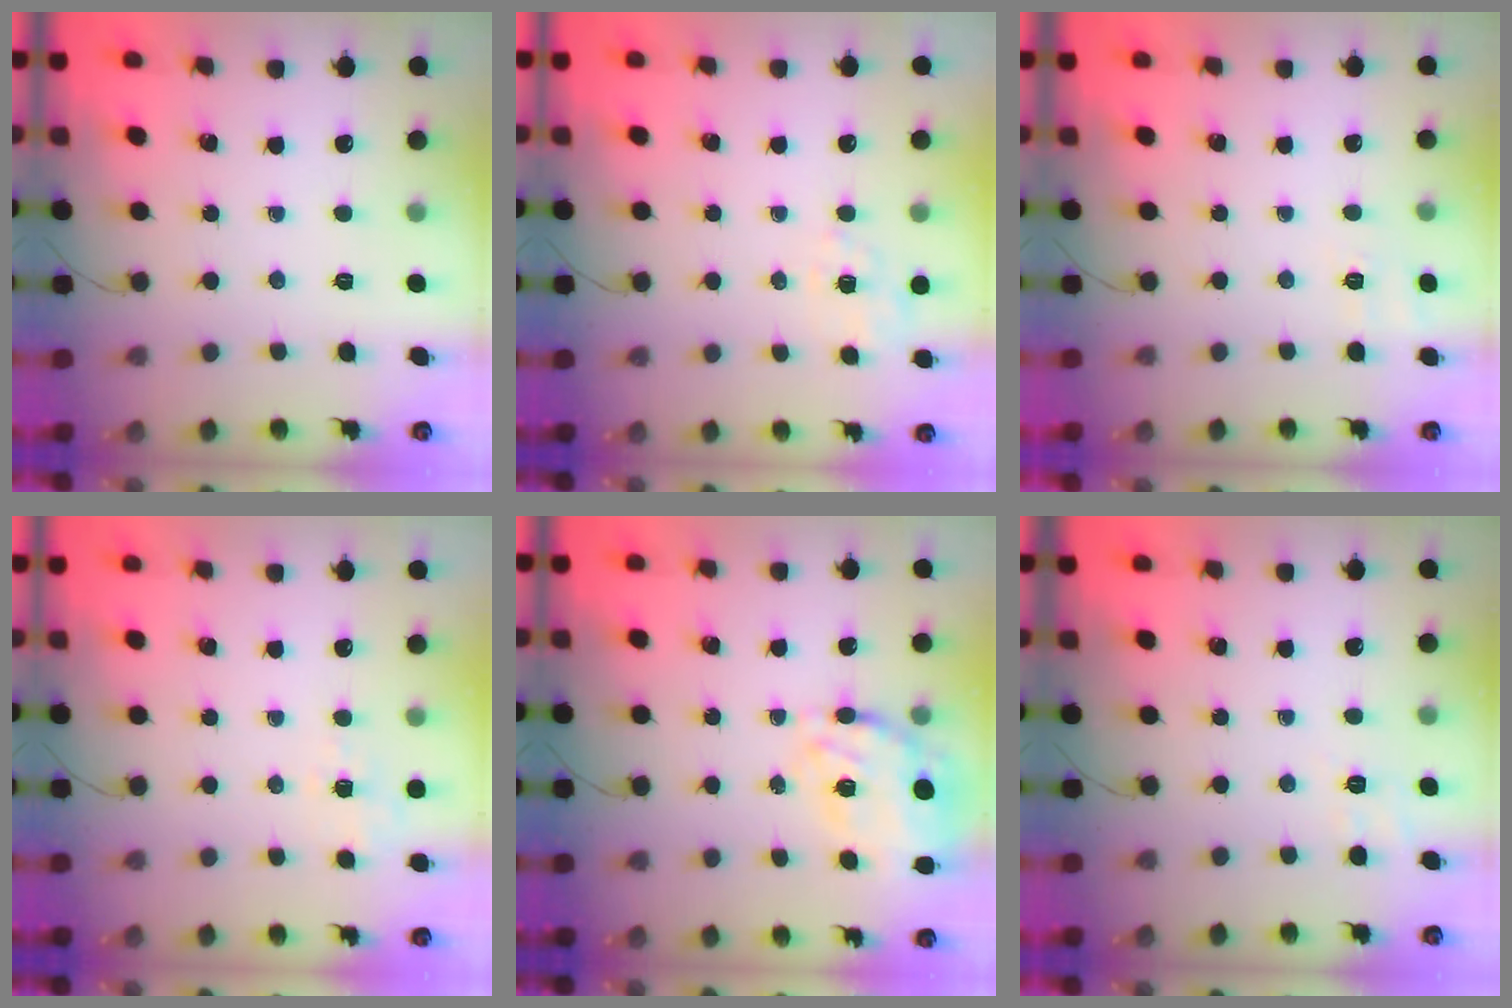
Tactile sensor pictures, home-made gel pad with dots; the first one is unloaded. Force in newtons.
{"total": 2.5, "press": 1.8, "slide": 1.7}
{"total": 7.7, "press": 7.5, "slide": 2.0}
{"total": 1.9, "press": 1.1, "slide": 1.6}
{"total": 14.3, "press": 13.7, "slide": 3.9}
{"total": 2.9, "press": 2.3, "slide": 1.9}